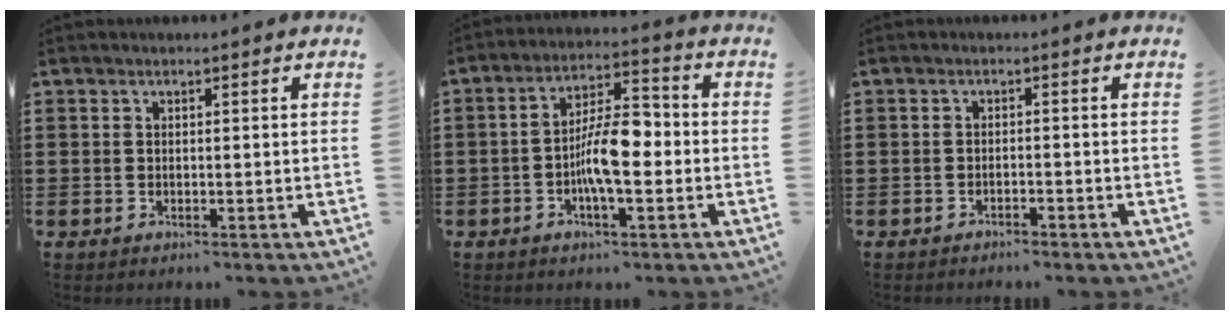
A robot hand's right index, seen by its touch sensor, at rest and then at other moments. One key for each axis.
{"total": 8.6, "fx": -1.9, "fy": 3.1, "fz": 7.7, "tx": -0.154, "ty": 0.004, "tz": -0.038}
{"total": 1.2, "fx": -1.2, "fy": 0.0, "fz": 0.3, "tx": -0.007, "ty": 0.001, "tz": -0.024}